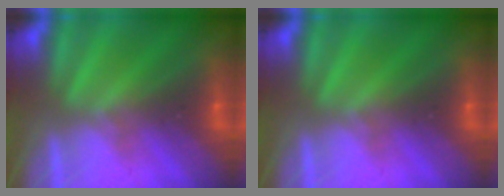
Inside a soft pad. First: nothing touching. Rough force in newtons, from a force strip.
{"total": 0.0}